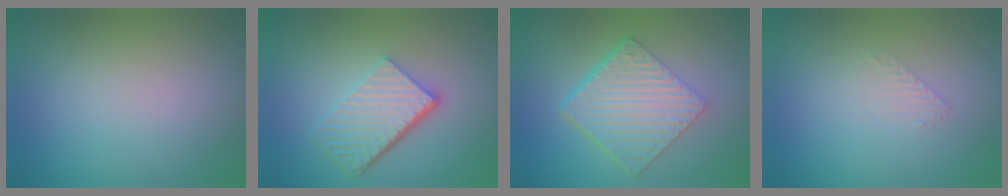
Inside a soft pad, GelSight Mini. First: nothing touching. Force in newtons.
{"total": 6.0, "press": 4.1, "slide": 4.4}
{"total": 7.0, "press": 4.7, "slide": 5.2}
{"total": 0.6, "press": 0.4, "slide": 0.5}